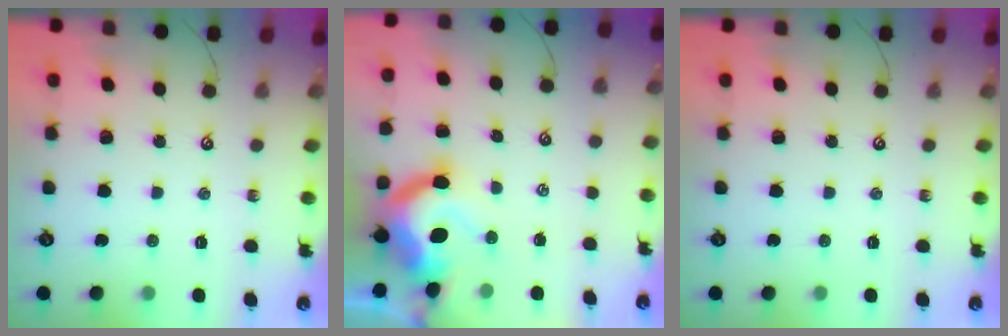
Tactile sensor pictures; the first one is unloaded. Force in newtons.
{"total": 10.8, "press": 10.6, "slide": 2.2}
{"total": 0.0}